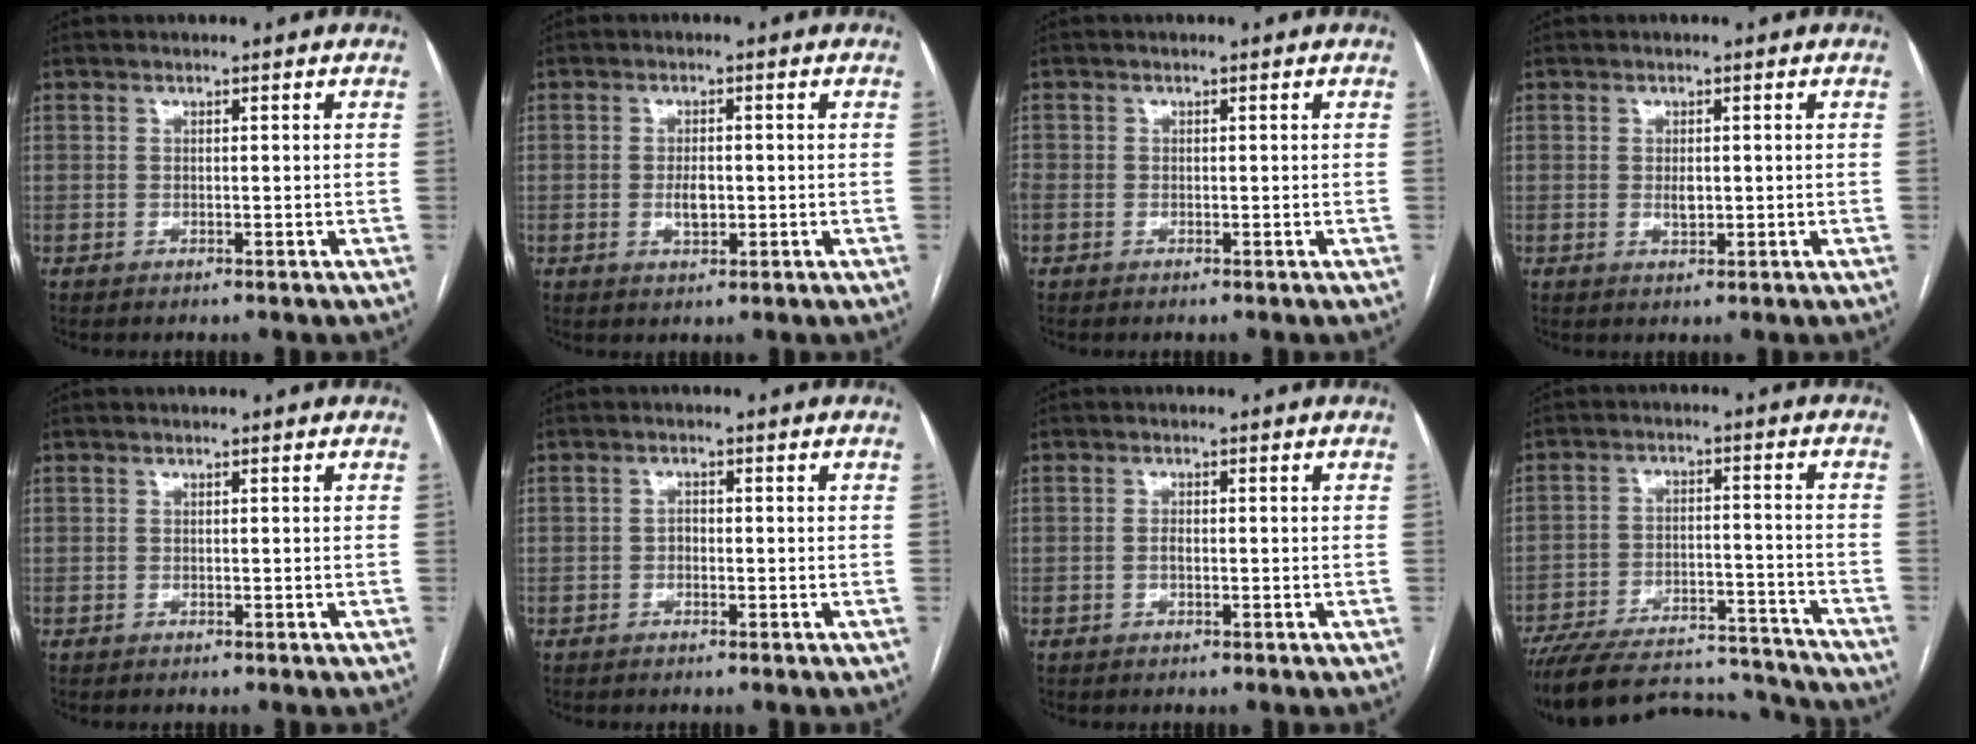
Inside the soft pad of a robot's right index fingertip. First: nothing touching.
{"total": 2.6, "force": [-0.3, 1.2, 2.3], "torque": [-0.045, 0.002, 0.000]}
{"total": 1.5, "force": [-0.5, 1.2, 0.7], "torque": [-0.024, 0.006, -0.011]}
{"total": 1.6, "force": [0.1, 0.8, 1.4], "torque": [-0.026, 0.000, 0.007]}
{"total": 0.0}
{"total": 1.1, "force": [-0.3, 0.8, 0.7], "torque": [-0.013, 0.003, -0.007]}
{"total": 1.0, "force": [-0.1, 0.4, 0.9], "torque": [-0.019, 0.002, 0.000]}
{"total": 22.2, "force": [-20.5, 4.8, 6.9], "torque": [-0.115, 0.005, -0.294]}